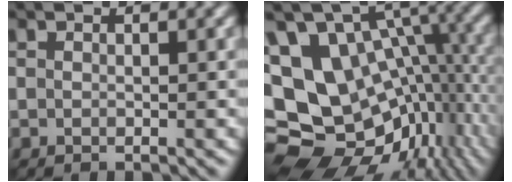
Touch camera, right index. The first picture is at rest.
{"total": 17.1, "force": [-3.9, 11.8, 11.8], "torque": [-0.200, 0.006, -0.014]}